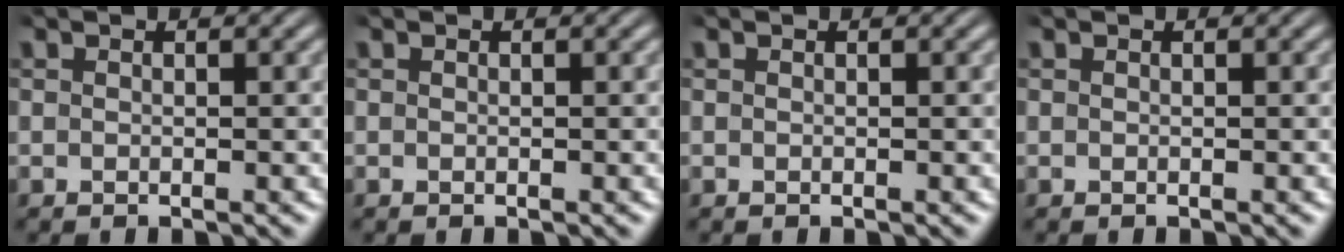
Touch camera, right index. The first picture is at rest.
{"total": 0.0}
{"total": 0.0}
{"total": 0.0}